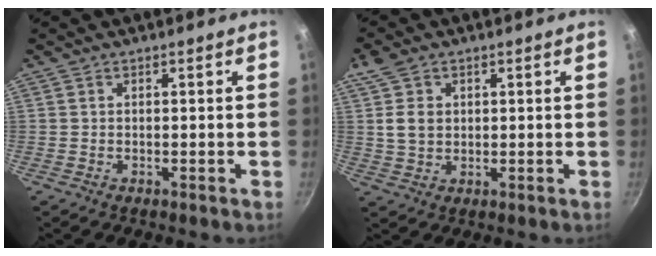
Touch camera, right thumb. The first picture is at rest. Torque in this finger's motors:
{"motor_torque": [-0.71, 1.25, 0.11, -0.10, 0.09]}